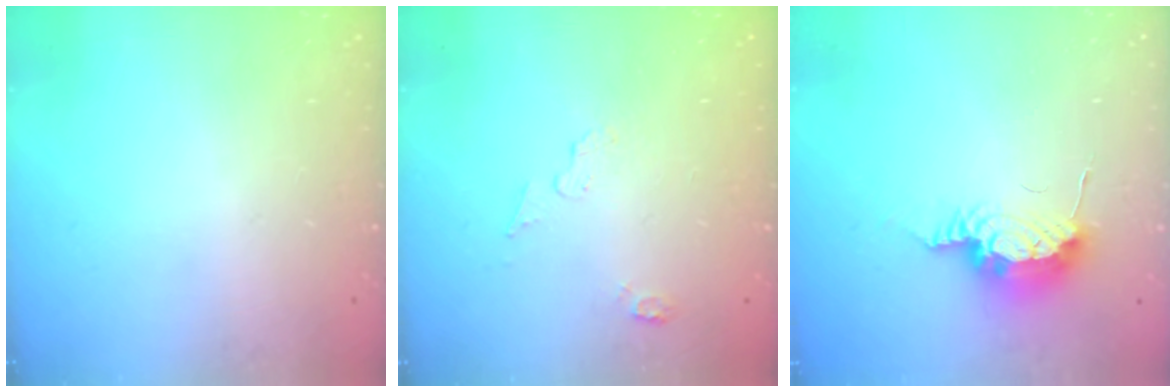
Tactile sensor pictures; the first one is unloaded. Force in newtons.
{"total": 4.6, "press": 4.6, "slide": 0.4}
{"total": 10.3, "press": 9.3, "slide": 4.4}